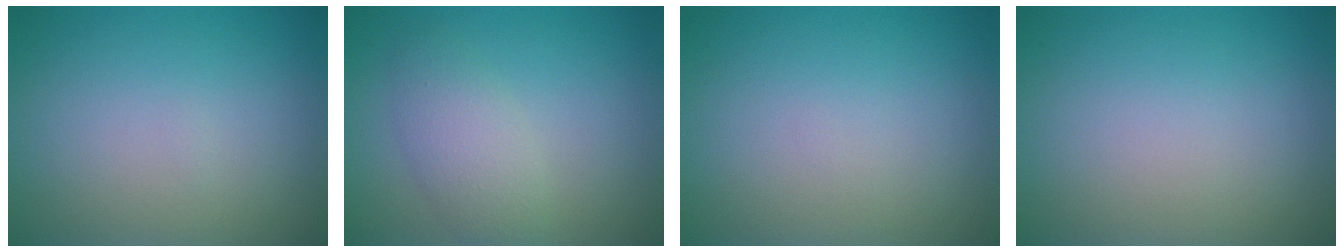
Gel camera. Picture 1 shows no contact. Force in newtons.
{"total": 3.1, "press": 3.1, "slide": 0.0}
{"total": 0.0}
{"total": 0.0}